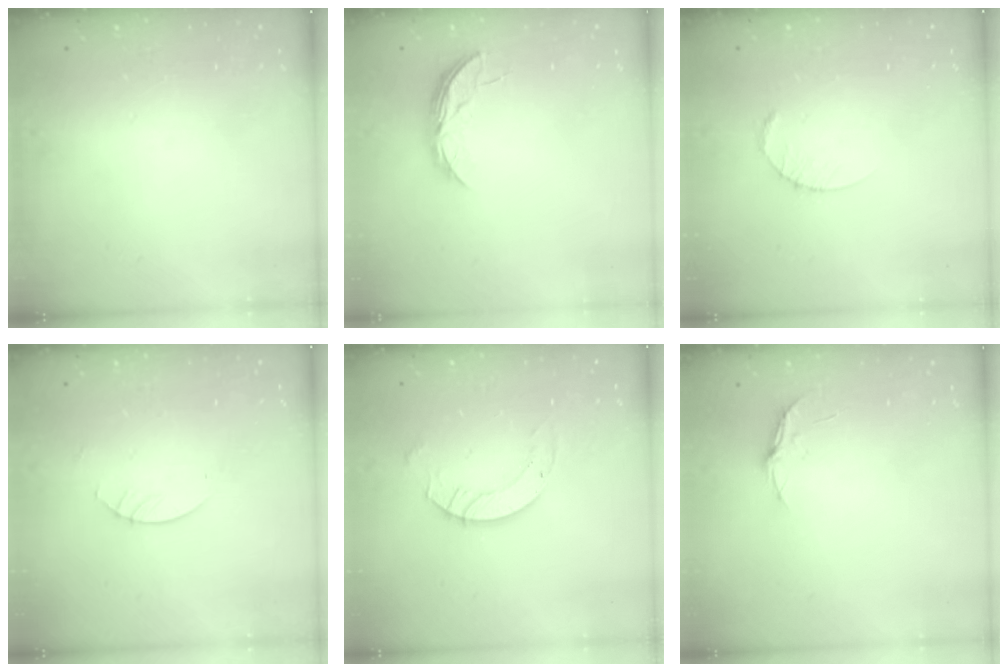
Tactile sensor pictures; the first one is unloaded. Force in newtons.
{"total": 5.5, "press": 5.5, "slide": 0.5}
{"total": 2.6, "press": 2.6, "slide": 0.4}
{"total": 2.4, "press": 2.4, "slide": 0.2}
{"total": 5.0, "press": 5.0, "slide": 0.3}
{"total": 3.8, "press": 3.8, "slide": 0.3}